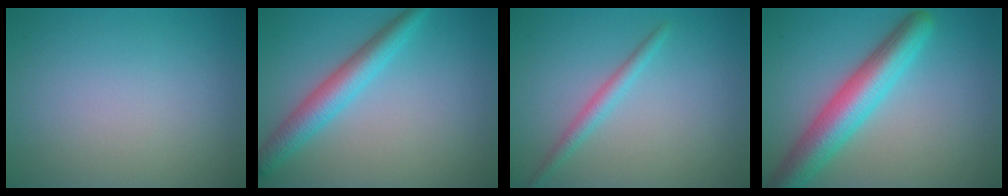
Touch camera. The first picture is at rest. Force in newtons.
{"total": 4.0, "press": 4.0, "slide": 0.0}
{"total": 1.8, "press": 1.8, "slide": 0.0}
{"total": 6.6, "press": 6.6, "slide": 0.2}